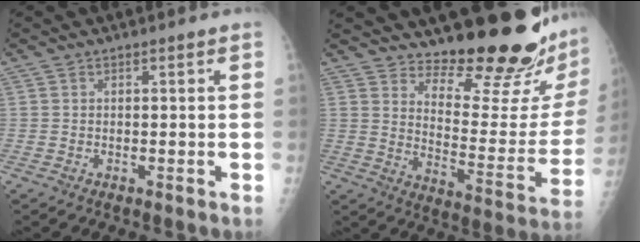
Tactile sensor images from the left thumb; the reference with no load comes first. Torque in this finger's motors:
{"motor_torque": [0.52, 0.24, -0.15, -0.63, 0.13]}